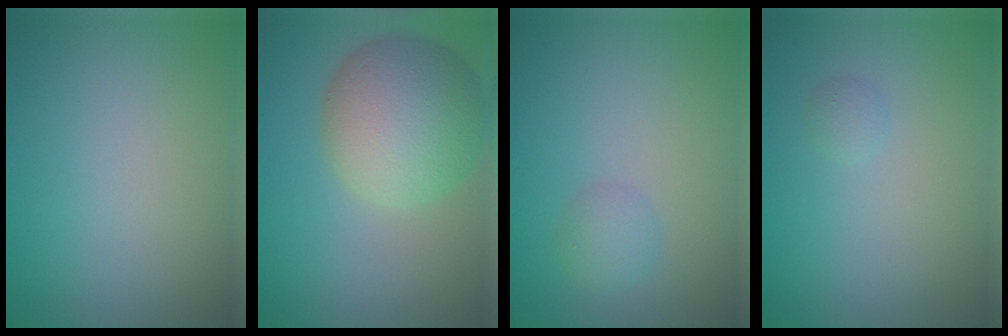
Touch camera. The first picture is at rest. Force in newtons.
{"total": 9.0, "press": 9.0, "slide": 0.5}
{"total": 1.6, "press": 1.6, "slide": 0.1}
{"total": 0.8, "press": 0.8, "slide": 0.0}